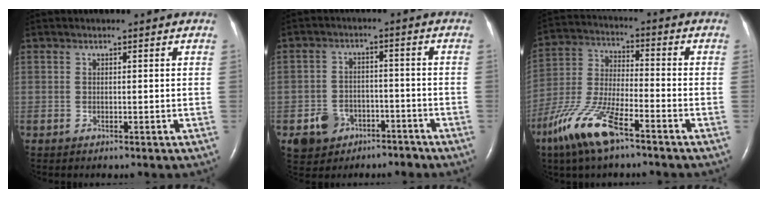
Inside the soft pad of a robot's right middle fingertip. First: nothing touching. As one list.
[{"total": 7.0, "force": [-4.5, 5.0, 2.0], "torque": [-0.048, 0.014, -0.065]}, {"total": 12.2, "force": [-7.6, 2.7, 9.2], "torque": [-0.209, -0.016, -0.147]}]